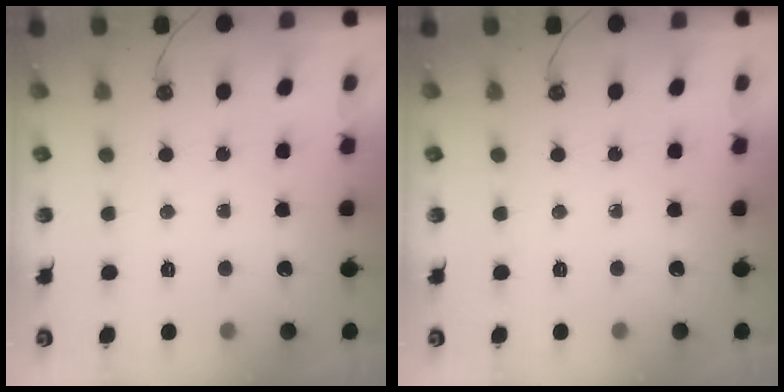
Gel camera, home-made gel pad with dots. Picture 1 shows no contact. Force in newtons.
{"total": 0.0}